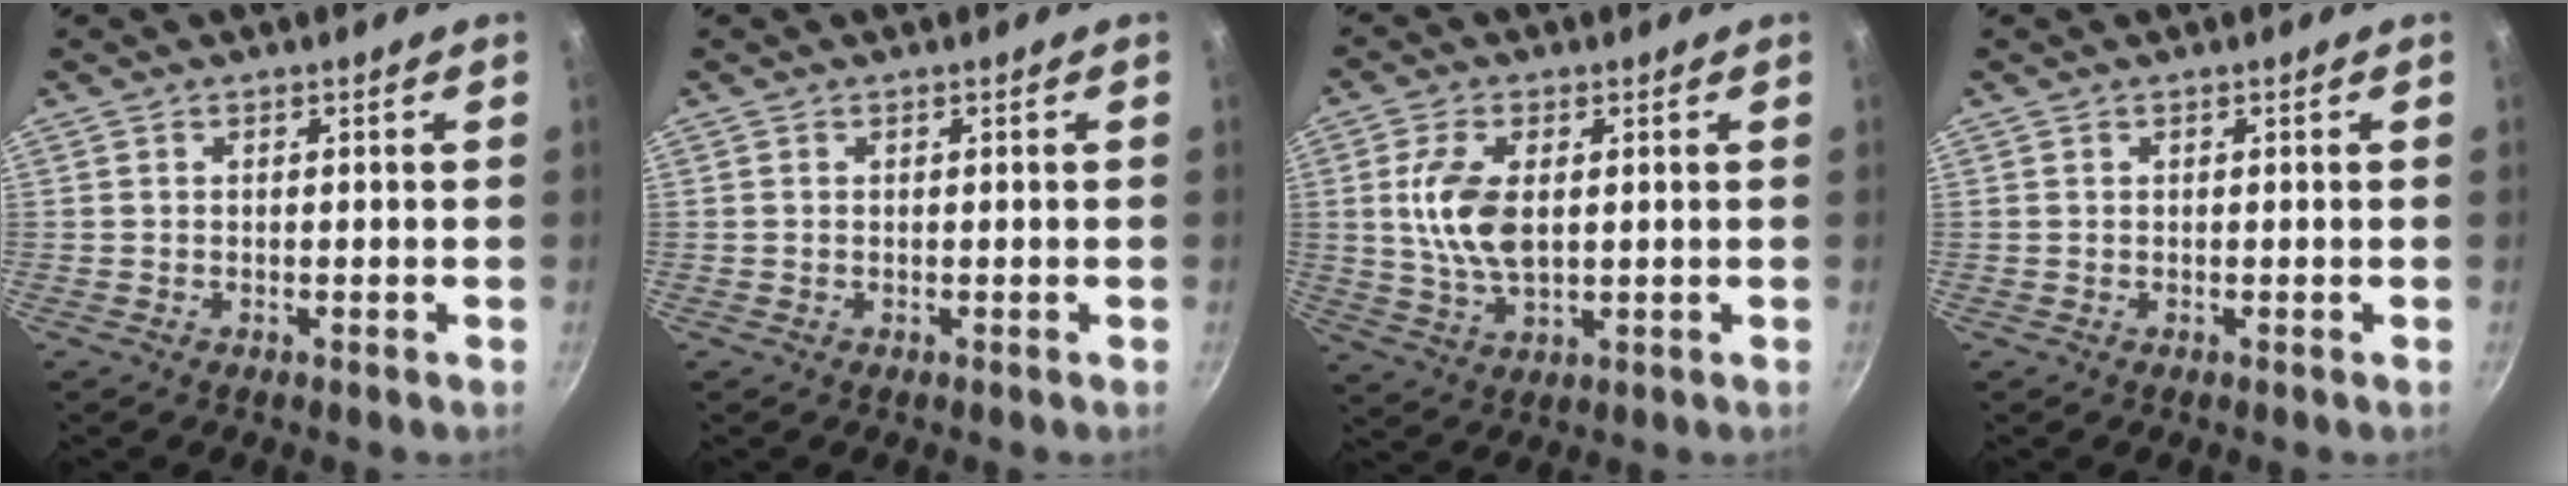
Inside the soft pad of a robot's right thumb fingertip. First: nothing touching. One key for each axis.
{"total": 0.0}
{"total": 9.5, "fx": 1.4, "fy": 5.1, "fz": 7.9, "tx": -0.154, "ty": -0.005, "tz": 0.027}
{"total": 0.0}